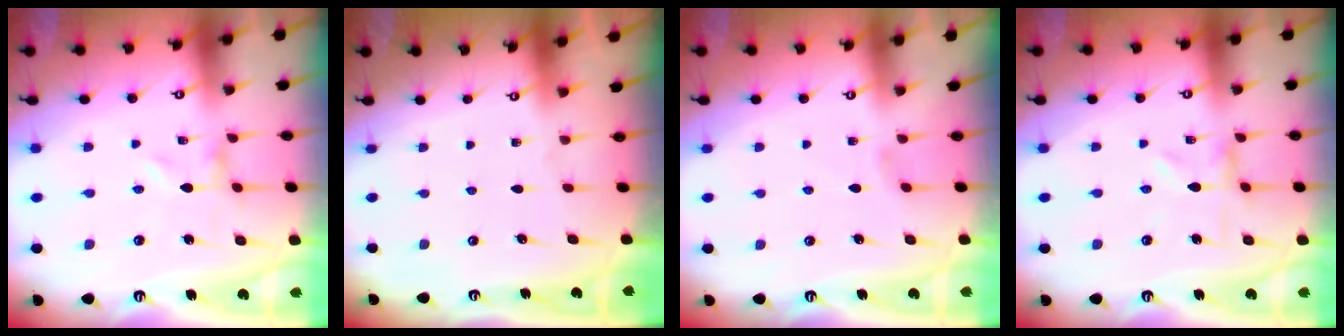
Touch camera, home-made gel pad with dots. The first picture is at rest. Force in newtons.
{"total": 0.0}
{"total": 1.0, "press": 0.9, "slide": 0.4}
{"total": 1.8, "press": 1.8, "slide": 0.3}